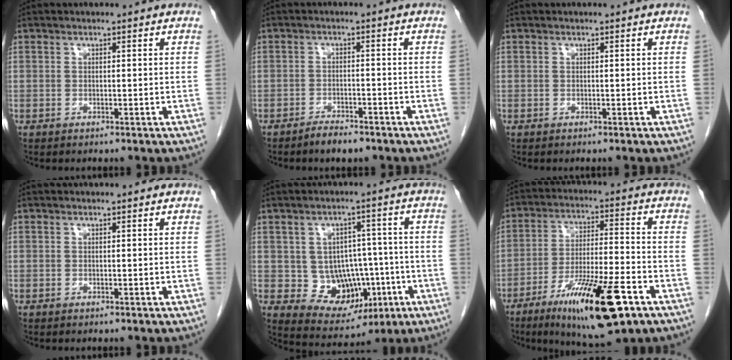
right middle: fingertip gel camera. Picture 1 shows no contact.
{"total": 3.0, "force": [-2.5, 0.8, 1.4], "torque": [-0.027, -0.001, -0.039]}
{"total": 0.0}
{"total": 0.0}
{"total": 9.9, "force": [-1.9, 7.7, 5.9], "torque": [-0.079, 0.028, -0.007]}
{"total": 16.4, "force": [-8.8, 2.5, 13.6], "torque": [-0.230, -0.023, -0.141]}